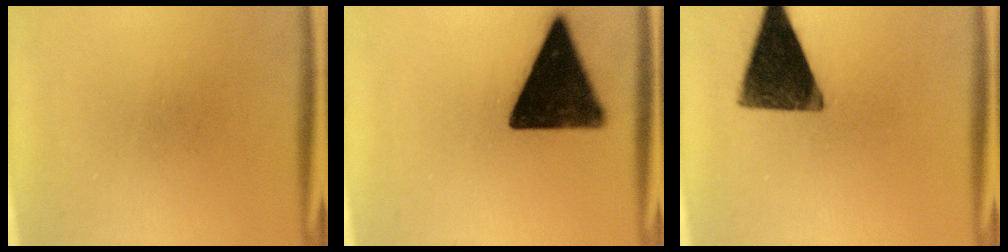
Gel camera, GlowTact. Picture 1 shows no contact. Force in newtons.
{"total": 17.4}
{"total": 14.1}